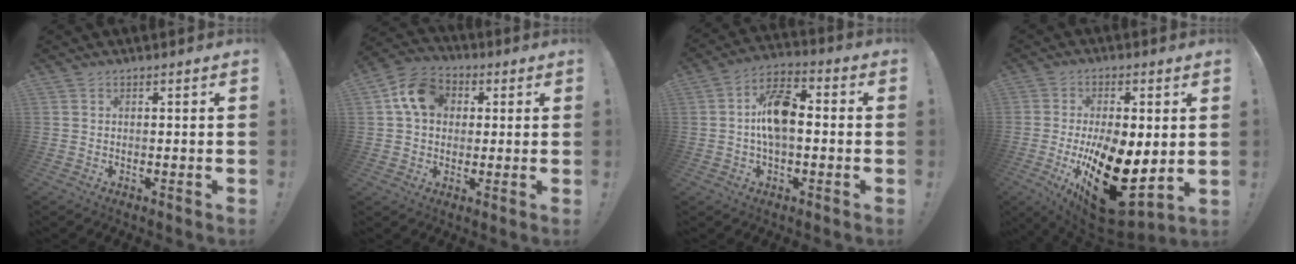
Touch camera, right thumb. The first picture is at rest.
{"total": 12.4, "force": [3.6, 9.9, 6.4], "torque": [-0.099, 0.006, 0.075]}
{"total": 12.4, "force": [-0.5, 7.2, 10.1], "torque": [-0.170, 0.015, -0.008]}
{"total": 21.8, "force": [-4.6, 10.4, 18.6], "torque": [-0.292, 0.004, -0.056]}